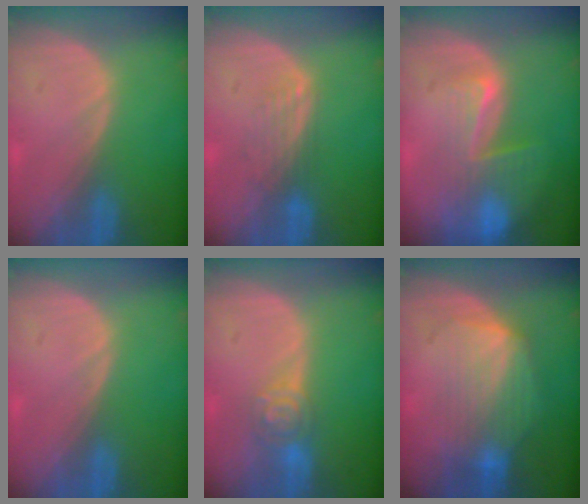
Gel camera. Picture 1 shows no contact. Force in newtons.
{"total": 3.5, "press": 2.9, "slide": 2.1}
{"total": 8.2, "press": 7.1, "slide": 4.1}
{"total": 0.0}
{"total": 4.6, "press": 4.0, "slide": 2.3}
{"total": 7.4, "press": 7.3, "slide": 1.4}